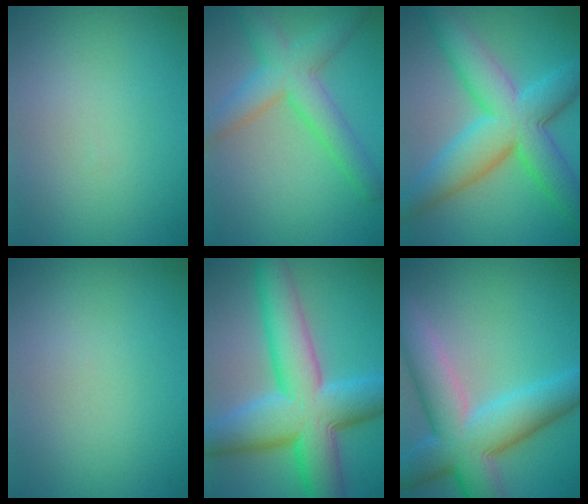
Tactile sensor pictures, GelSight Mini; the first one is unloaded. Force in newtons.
{"total": 5.6, "press": 5.6, "slide": 0.2}
{"total": 9.4, "press": 9.4, "slide": 0.2}
{"total": 0.0}
{"total": 11.4, "press": 11.4, "slide": 0.1}
{"total": 10.0, "press": 10.0, "slide": 0.5}